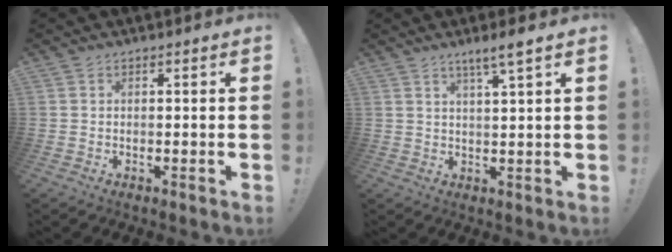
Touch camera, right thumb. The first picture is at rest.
{"total": 5.1, "force": [3.3, -0.3, 3.9], "torque": [-0.062, -0.018, 0.051]}